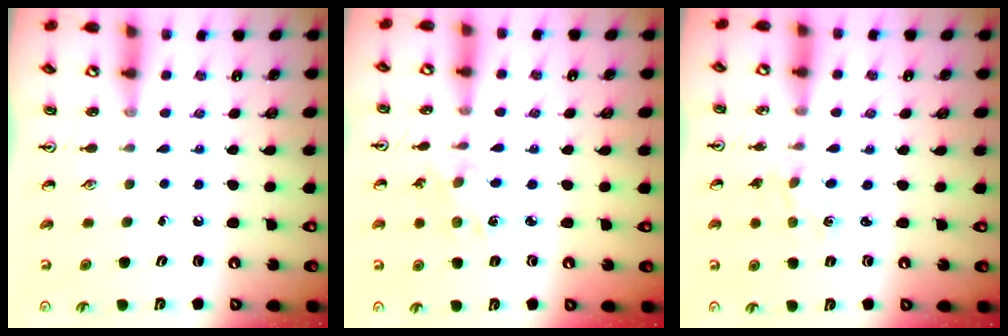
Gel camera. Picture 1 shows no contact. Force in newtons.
{"total": 1.6, "press": 1.6, "slide": 0.2}
{"total": 0.6, "press": 0.6, "slide": 0.2}